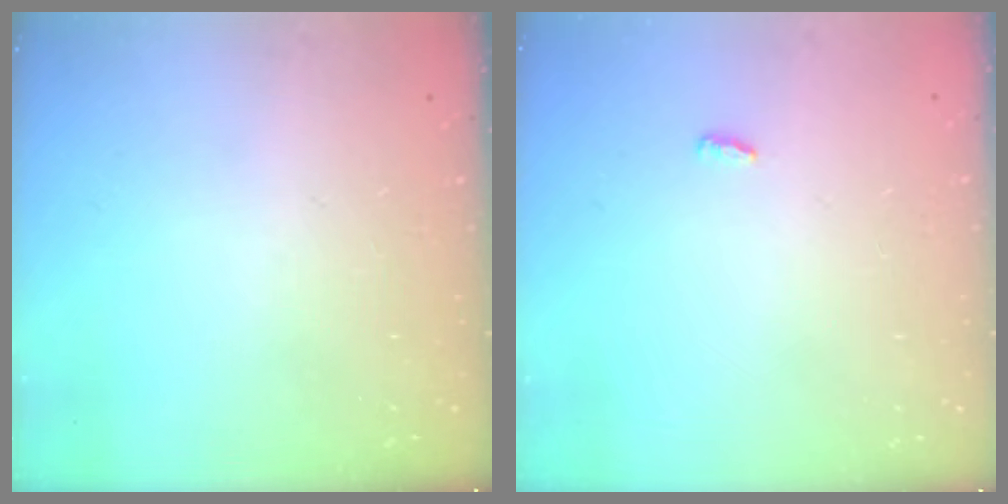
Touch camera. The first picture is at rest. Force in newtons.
{"total": 2.9, "press": 2.6, "slide": 1.3}